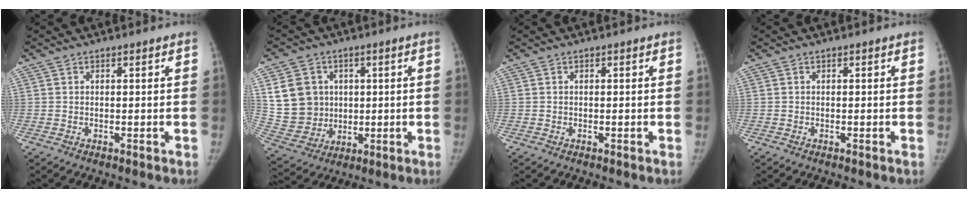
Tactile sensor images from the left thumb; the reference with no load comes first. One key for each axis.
{"total": 12.5, "fx": 2.6, "fy": 11.1, "fz": 5.1, "tx": -0.066, "ty": -0.006, "tz": 0.066}
{"total": 0.0}
{"total": 0.0}